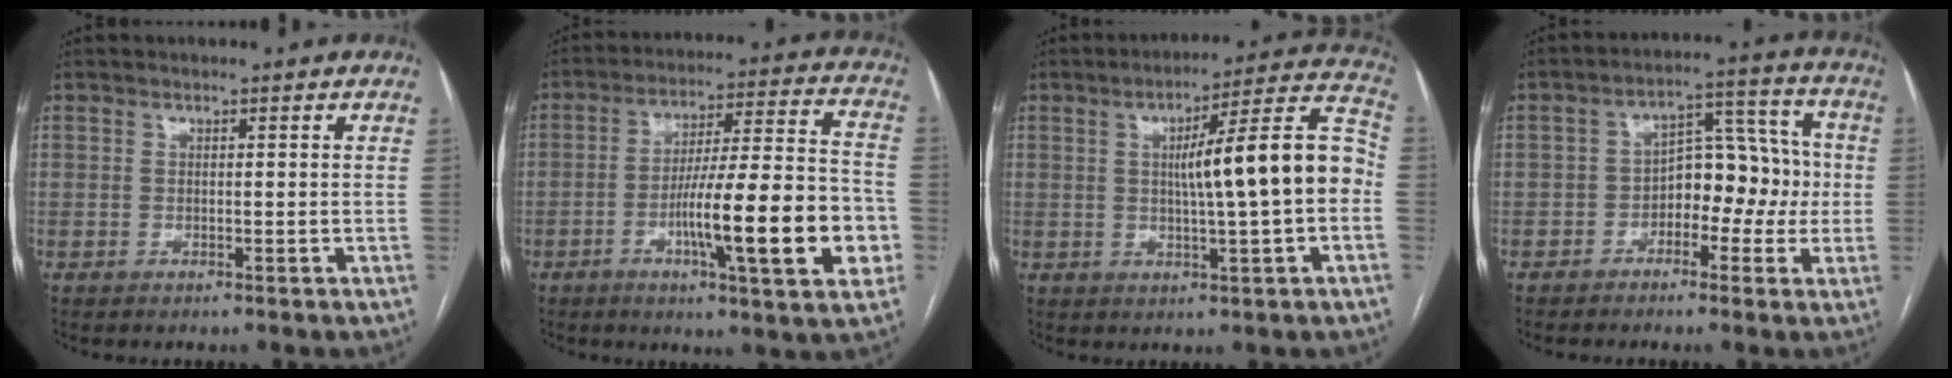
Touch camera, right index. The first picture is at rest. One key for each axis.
{"total": 18.5, "fx": -5.4, "fy": 1.8, "fz": 17.6, "tx": -0.255, "ty": 0.009, "tz": -0.076}
{"total": 14.1, "fx": -0.2, "fy": 0.9, "fz": 14.1, "tx": -0.202, "ty": 0.032, "tz": -0.005}
{"total": 8.7, "fx": -2.0, "fy": 5.1, "fz": 6.8, "tx": -0.095, "ty": 0.041, "tz": -0.031}